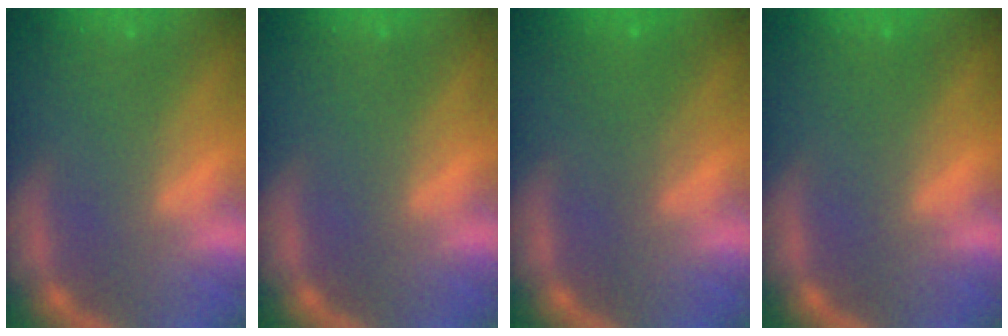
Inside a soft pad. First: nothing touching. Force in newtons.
{"total": 0.0}
{"total": 2.4}
{"total": 1.0}